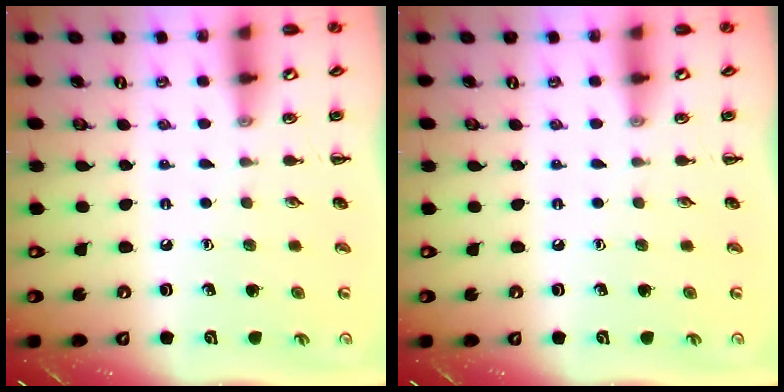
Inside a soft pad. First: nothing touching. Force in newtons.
{"total": 0.0}